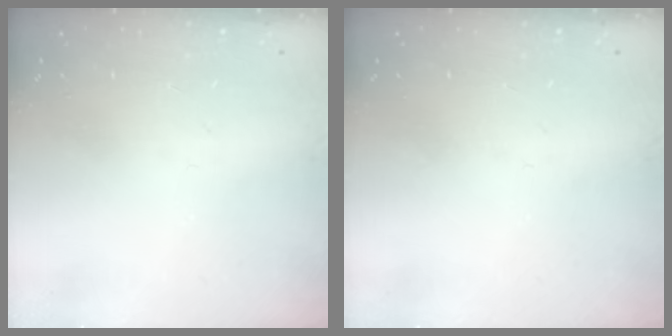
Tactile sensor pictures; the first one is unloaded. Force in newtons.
{"total": 0.0}